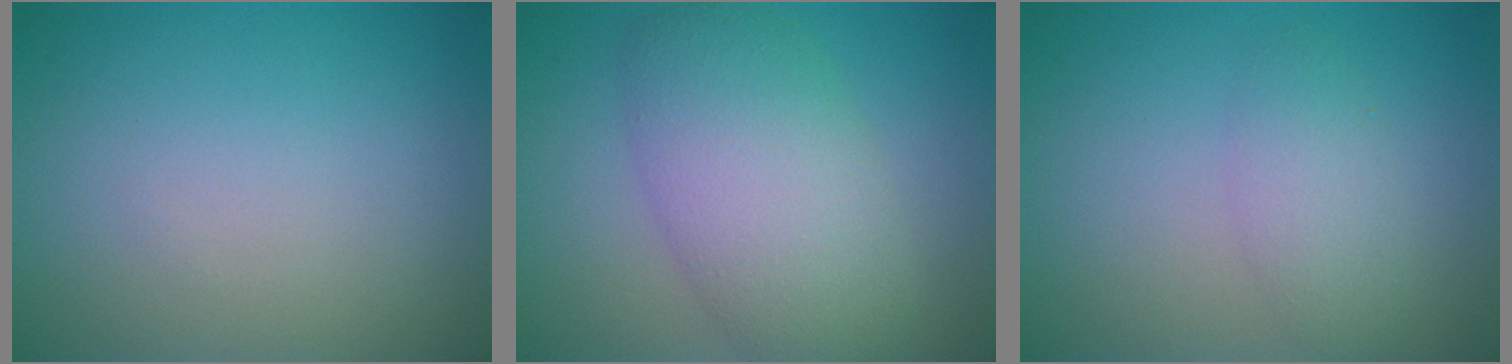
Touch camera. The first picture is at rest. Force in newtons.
{"total": 7.3, "press": 7.3, "slide": 0.4}
{"total": 2.3, "press": 2.3, "slide": 0.1}